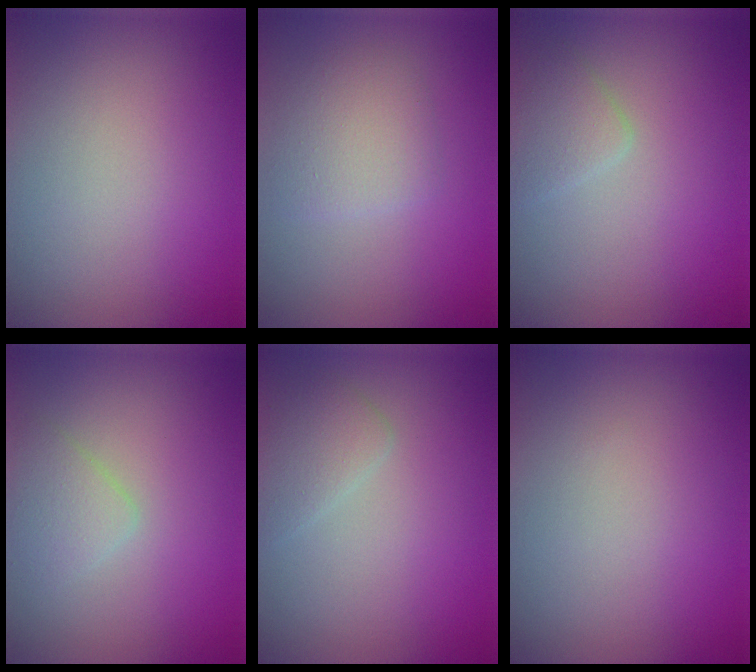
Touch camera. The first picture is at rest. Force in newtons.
{"total": 2.6, "press": 2.6, "slide": 0.1}
{"total": 1.9, "press": 1.9, "slide": 0.0}
{"total": 1.7, "press": 1.7, "slide": 0.0}
{"total": 1.9, "press": 1.9, "slide": 0.0}
{"total": 0.0}